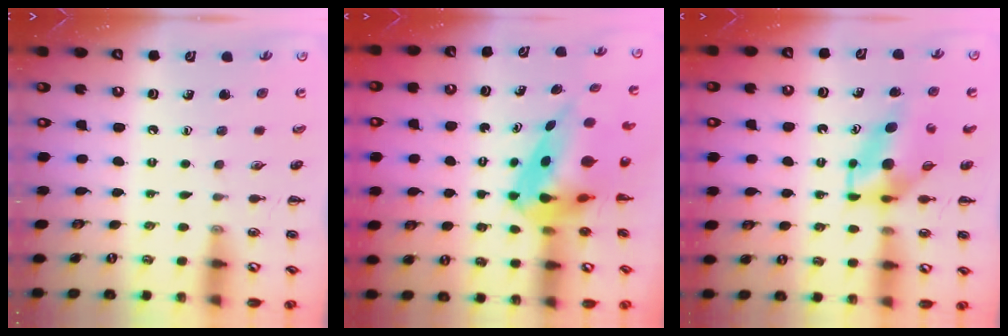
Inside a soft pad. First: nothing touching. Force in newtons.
{"total": 8.3, "press": 7.9, "slide": 2.7}
{"total": 5.4, "press": 5.3, "slide": 0.9}